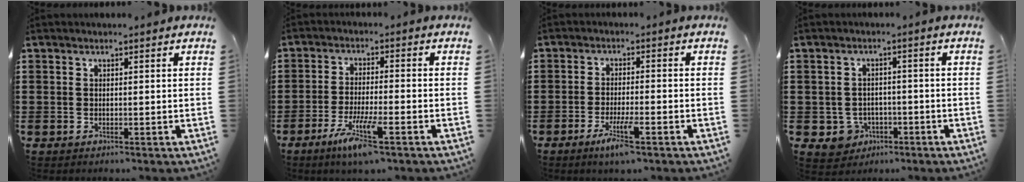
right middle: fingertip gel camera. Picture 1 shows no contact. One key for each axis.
{"total": 6.6, "fx": -4.1, "fy": 0.6, "fz": 5.1, "tx": -0.106, "ty": -0.016, "tz": -0.077}
{"total": 4.2, "fx": -2.3, "fy": 0.5, "fz": 3.5, "tx": -0.069, "ty": -0.009, "tz": -0.041}
{"total": 3.4, "fx": -1.8, "fy": 2.8, "fz": 0.7, "tx": -0.031, "ty": -0.002, "tz": -0.036}